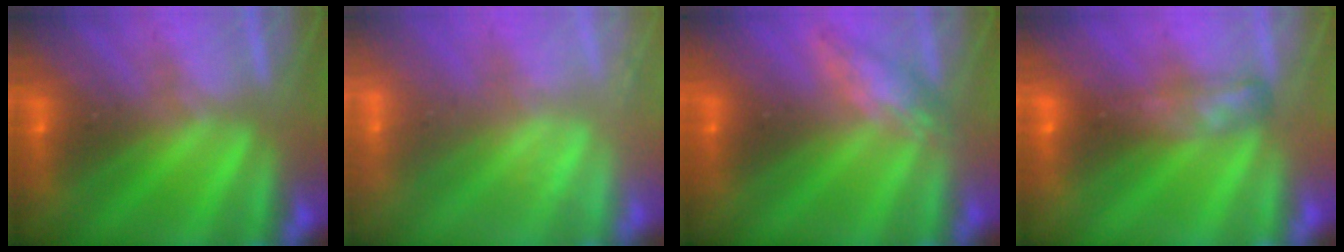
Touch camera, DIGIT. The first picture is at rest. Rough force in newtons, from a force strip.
{"total": 2.0}
{"total": 2.8}
{"total": 4.4}